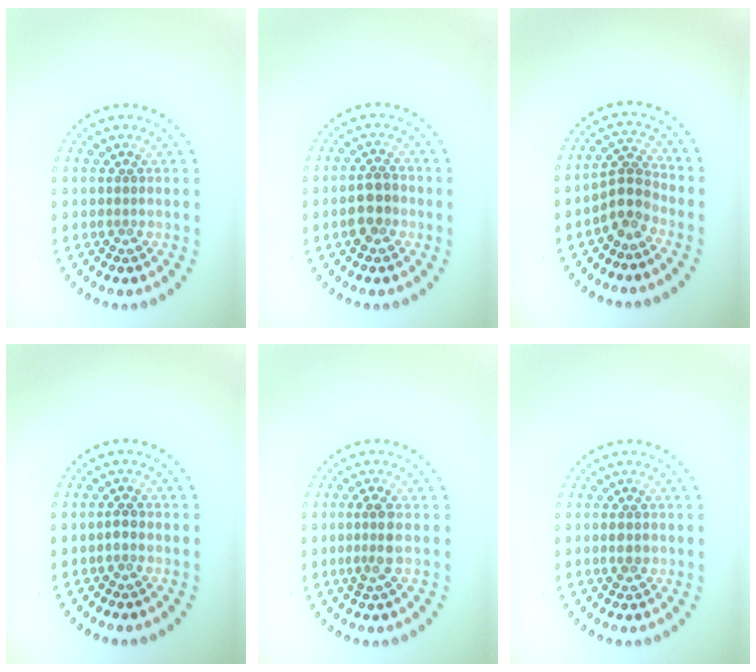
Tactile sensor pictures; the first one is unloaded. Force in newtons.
{"total": 2.8, "press": 2.7, "slide": 0.7}
{"total": 2.8, "press": 2.0, "slide": 1.9}
{"total": 0.7, "press": 0.7, "slide": 0.1}
{"total": 2.2, "press": 2.0, "slide": 1.0}
{"total": 1.0, "press": 1.0, "slide": 0.2}